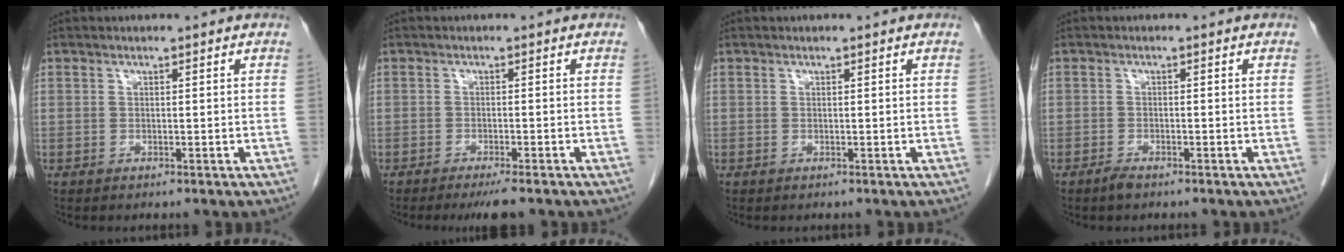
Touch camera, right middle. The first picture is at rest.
{"total": 4.0, "force": [-3.1, 0.4, 2.5], "torque": [-0.031, -0.006, -0.044]}
{"total": 0.0}
{"total": 1.4, "force": [-1.2, 0.3, 0.7], "torque": [-0.019, -0.002, -0.021]}